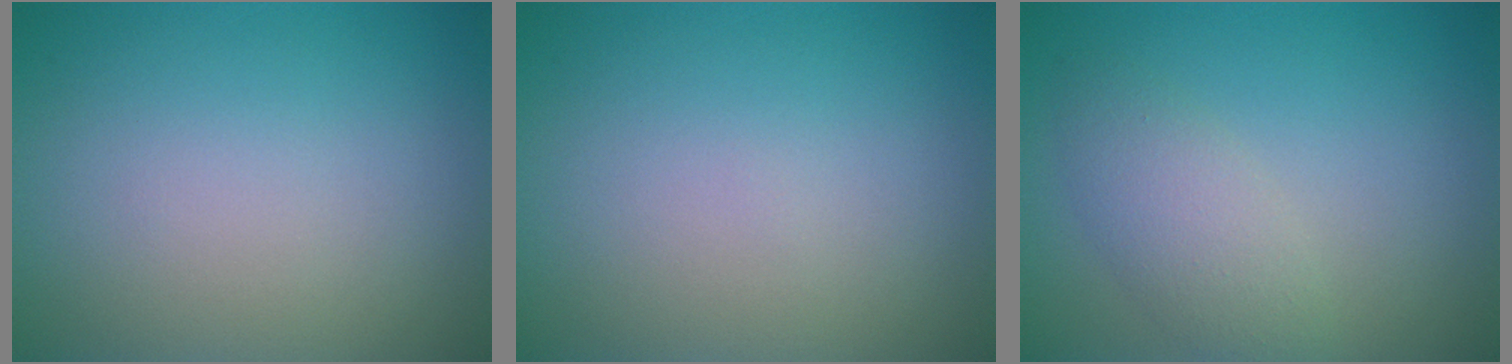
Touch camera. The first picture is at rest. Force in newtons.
{"total": 0.0}
{"total": 2.9, "press": 2.9, "slide": 0.1}